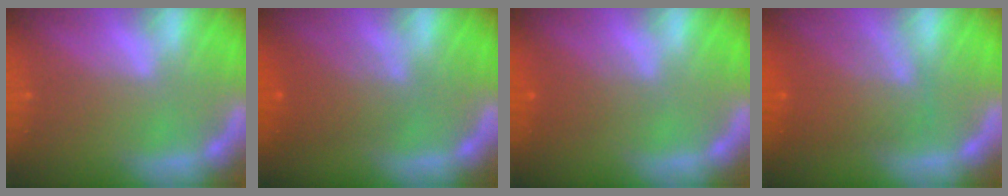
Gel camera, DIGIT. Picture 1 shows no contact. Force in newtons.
{"total": 4.6}
{"total": 2.5}
{"total": 6.6}